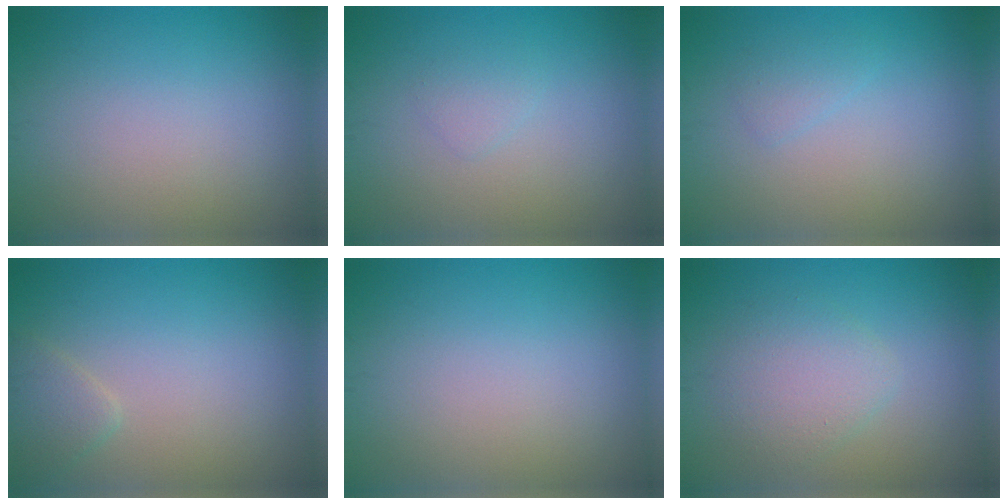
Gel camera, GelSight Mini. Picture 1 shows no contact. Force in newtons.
{"total": 0.9, "press": 0.9, "slide": 0.1}
{"total": 1.1, "press": 1.1, "slide": 0.1}
{"total": 1.6, "press": 1.6, "slide": 0.1}
{"total": 0.0}
{"total": 2.9, "press": 2.9, "slide": 0.2}